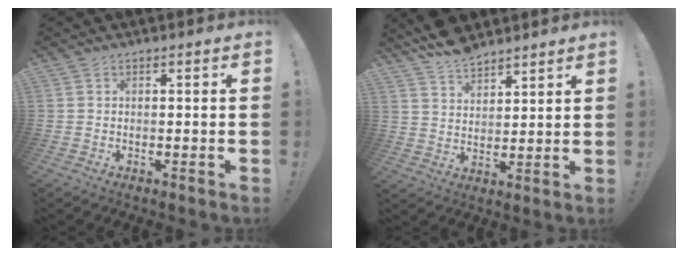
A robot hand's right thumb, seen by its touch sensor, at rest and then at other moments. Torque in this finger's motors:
{"motor_torque": [-1.71, 1.61, -1.31, 1.46, -0.05]}